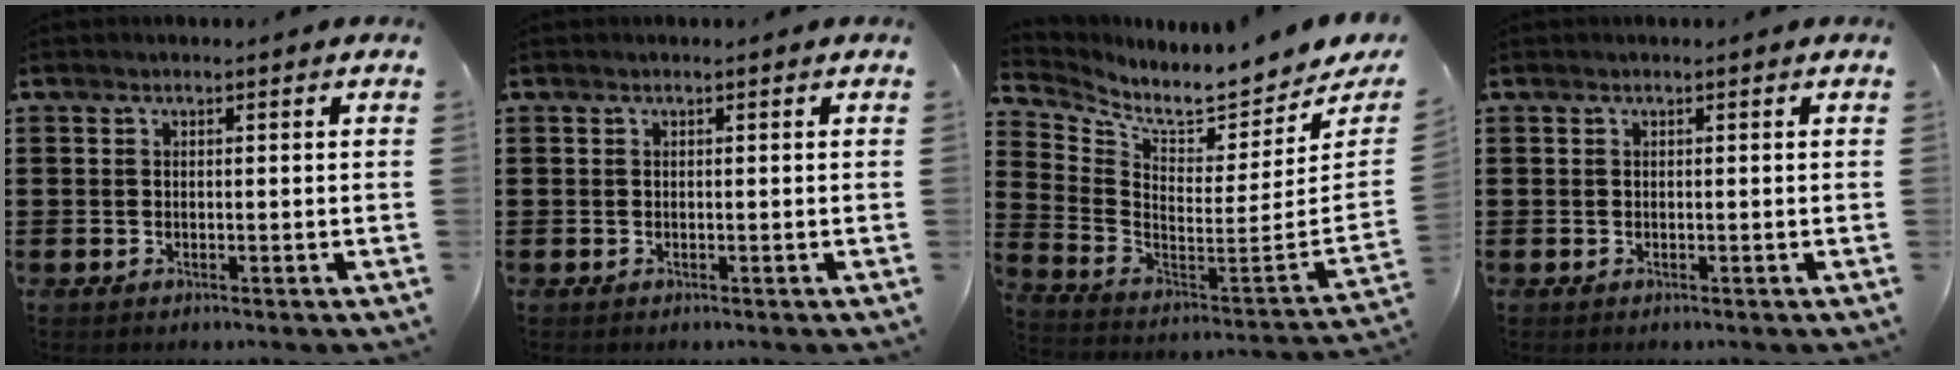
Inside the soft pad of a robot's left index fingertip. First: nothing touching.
{"total": 0.0}
{"total": 6.3, "force": [6.0, -0.1, 2.1], "torque": [-0.069, -0.075, 0.097]}
{"total": 0.0}